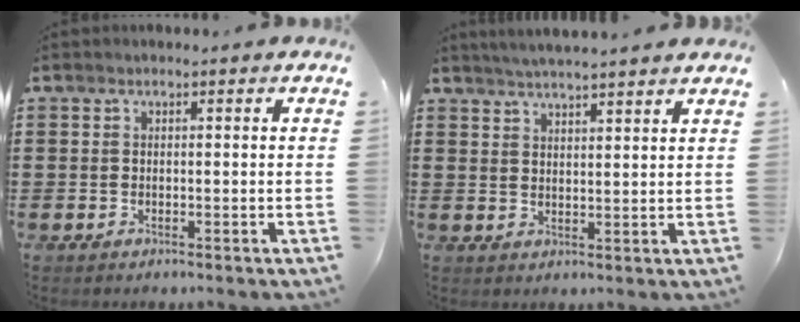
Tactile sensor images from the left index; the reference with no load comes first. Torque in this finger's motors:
{"motor_torque": [1.47, -0.66, 0.22, 0.07]}